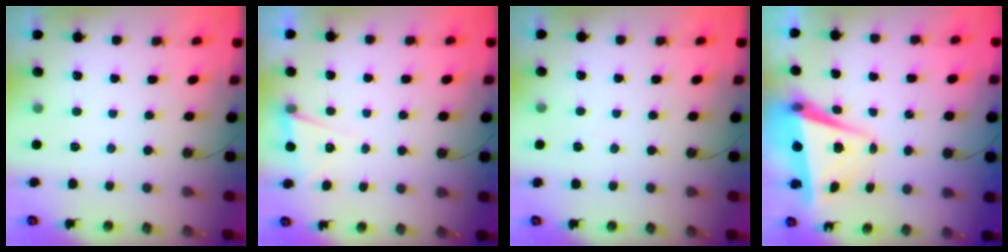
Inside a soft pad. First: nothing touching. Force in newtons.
{"total": 4.6, "press": 2.9, "slide": 3.5}
{"total": 3.9, "press": 2.3, "slide": 3.2}
{"total": 6.2, "press": 5.9, "slide": 1.8}